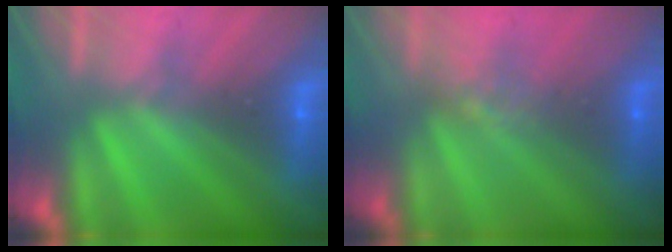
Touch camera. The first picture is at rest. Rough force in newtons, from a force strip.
{"total": 3.8}